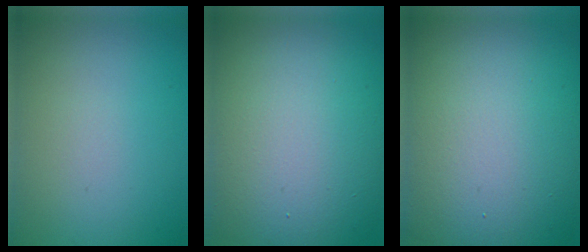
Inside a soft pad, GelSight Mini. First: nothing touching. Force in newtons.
{"total": 17.1, "press": 17.1, "slide": 1.0}
{"total": 20.0, "press": 19.9, "slide": 1.3}